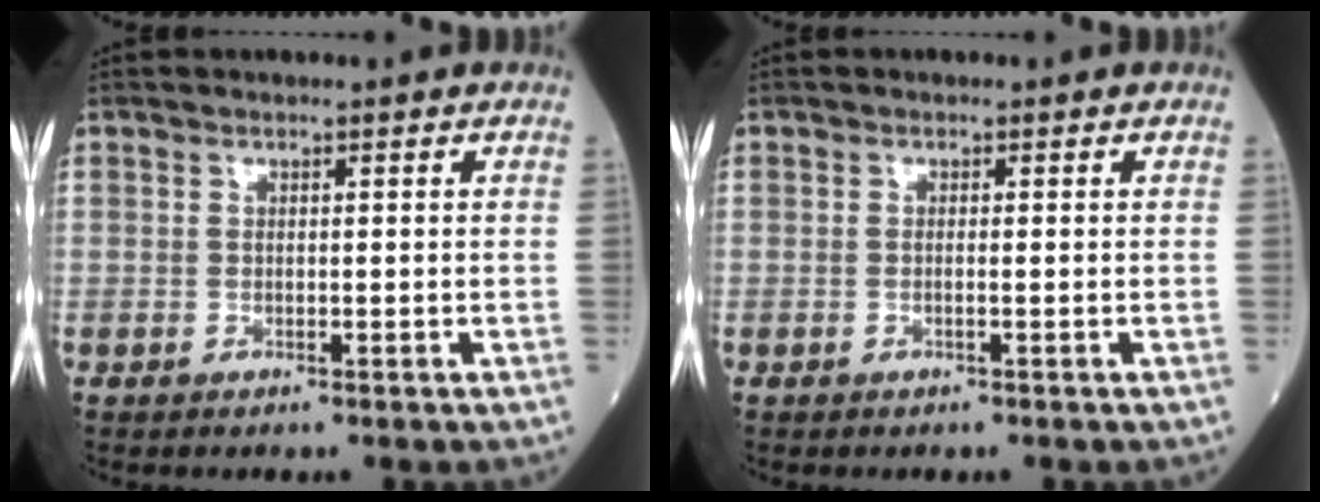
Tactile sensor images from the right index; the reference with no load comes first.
{"total": 0.6, "force": [-0.1, -0.1, 0.6], "torque": [-0.013, 0.000, -0.004]}